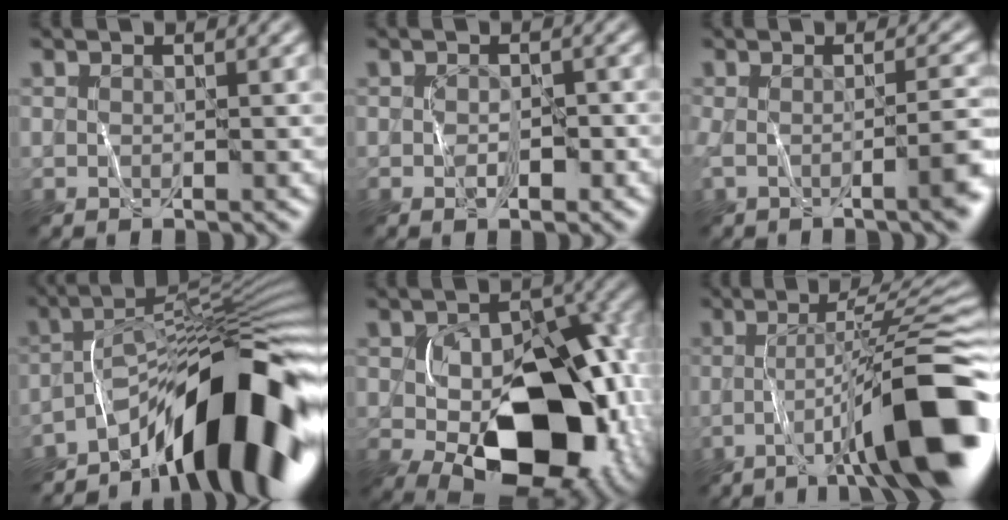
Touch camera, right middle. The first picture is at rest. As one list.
[{"total": 1.9, "force": [-0.7, 1.1, 1.3], "torque": [-0.022, -0.002, -0.013]}, {"total": 3.9, "force": [-1.1, 0.8, 3.7], "torque": [-0.063, -0.004, -0.022]}, {"total": 12.0, "force": [-7.2, 2.9, 9.2], "torque": [-0.110, 0.024, -0.134]}, {"total": 12.8, "force": [-3.2, 7.5, 9.8], "torque": [-0.149, -0.014, -0.048]}, {"total": 11.7, "force": [-3.7, 1.4, 11.0], "torque": [-0.148, 0.018, -0.059]}]